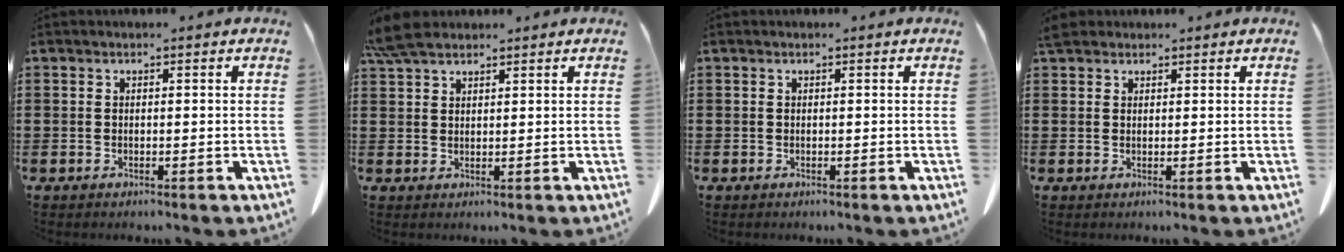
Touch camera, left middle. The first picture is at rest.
{"total": 4.7, "force": [3.8, 1.3, 2.3], "torque": [-0.057, 0.000, 0.073]}
{"total": 0.0}
{"total": 2.0, "force": [1.7, 0.9, 0.6], "torque": [-0.020, 0.006, 0.034]}